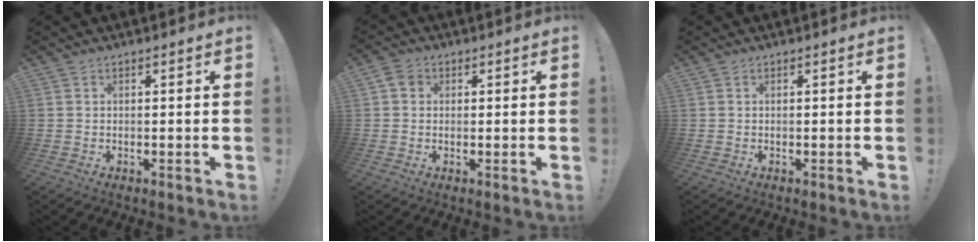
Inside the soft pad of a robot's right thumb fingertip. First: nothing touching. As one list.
[{"total": 3.3, "force": [0.8, 2.9, 1.5], "torque": [-0.023, 0.007, 0.015]}, {"total": 0.0}]